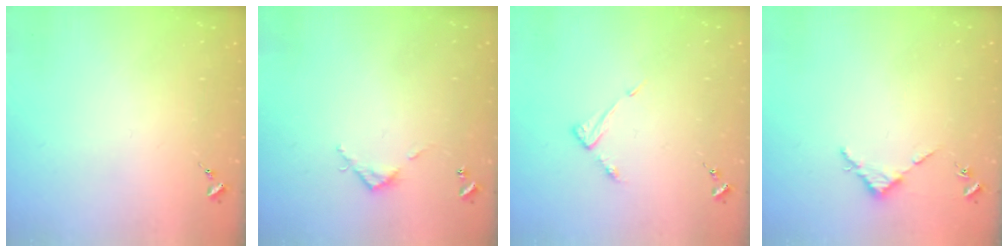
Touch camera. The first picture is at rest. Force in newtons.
{"total": 3.9, "press": 3.9, "slide": 0.3}
{"total": 5.3, "press": 5.3, "slide": 0.4}
{"total": 2.7, "press": 2.7, "slide": 0.3}